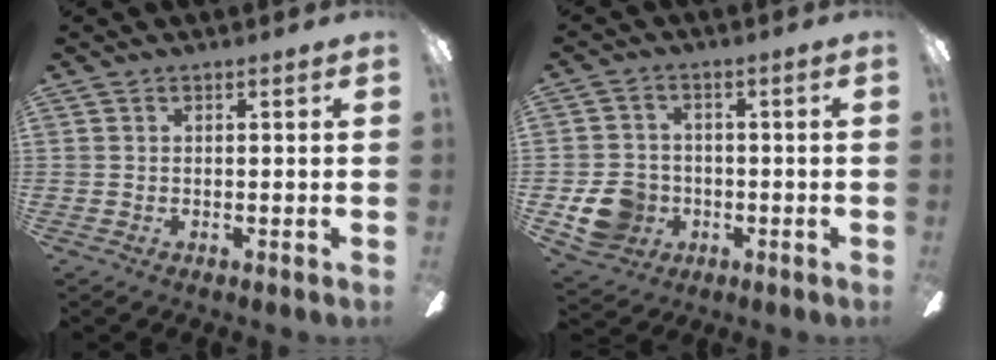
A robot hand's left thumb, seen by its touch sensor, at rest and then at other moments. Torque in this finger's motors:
{"motor_torque": [0.23, 1.47, 0.23, -0.28, 0.02]}